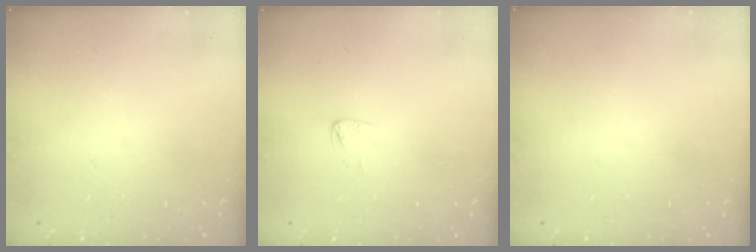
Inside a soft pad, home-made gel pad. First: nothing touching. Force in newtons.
{"total": 2.9, "press": 2.9, "slide": 0.2}
{"total": 0.0}